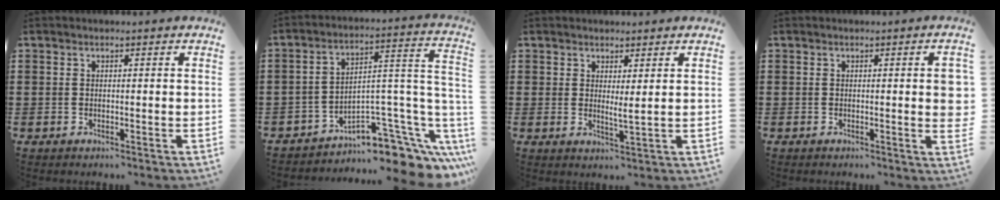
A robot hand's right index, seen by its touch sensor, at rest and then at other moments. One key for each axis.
{"total": 6.3, "fx": -4.7, "fy": 3.2, "fz": 2.7, "tx": -0.037, "ty": -0.007, "tz": -0.088}
{"total": 1.8, "fx": 1.4, "fy": 0.1, "fz": 1.1, "tx": -0.017, "ty": -0.002, "tz": 0.024}
{"total": 3.9, "fx": 0.1, "fy": 0.8, "fz": 3.8, "tx": -0.047, "ty": -0.005, "tz": -0.002}